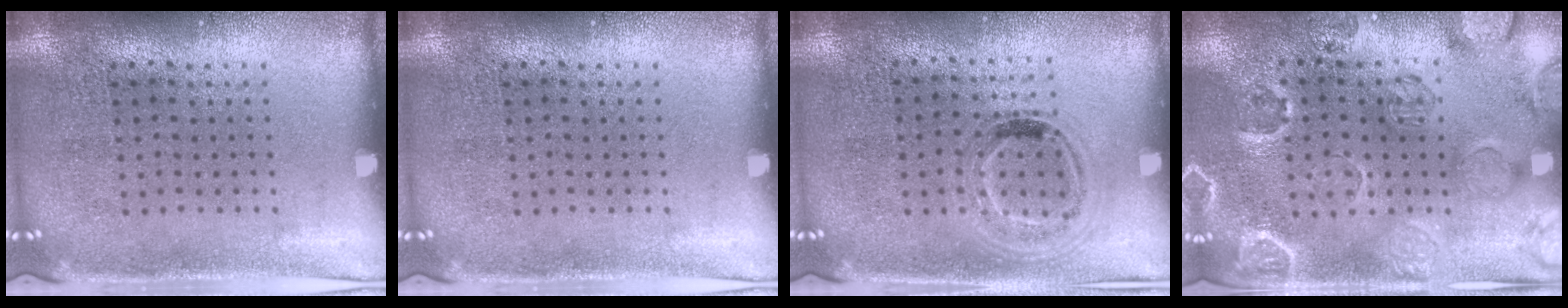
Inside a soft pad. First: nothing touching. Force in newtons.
{"total": 0.0}
{"total": 1.0, "press": 0.9, "slide": 0.3}
{"total": 2.5, "press": 2.1, "slide": 1.3}